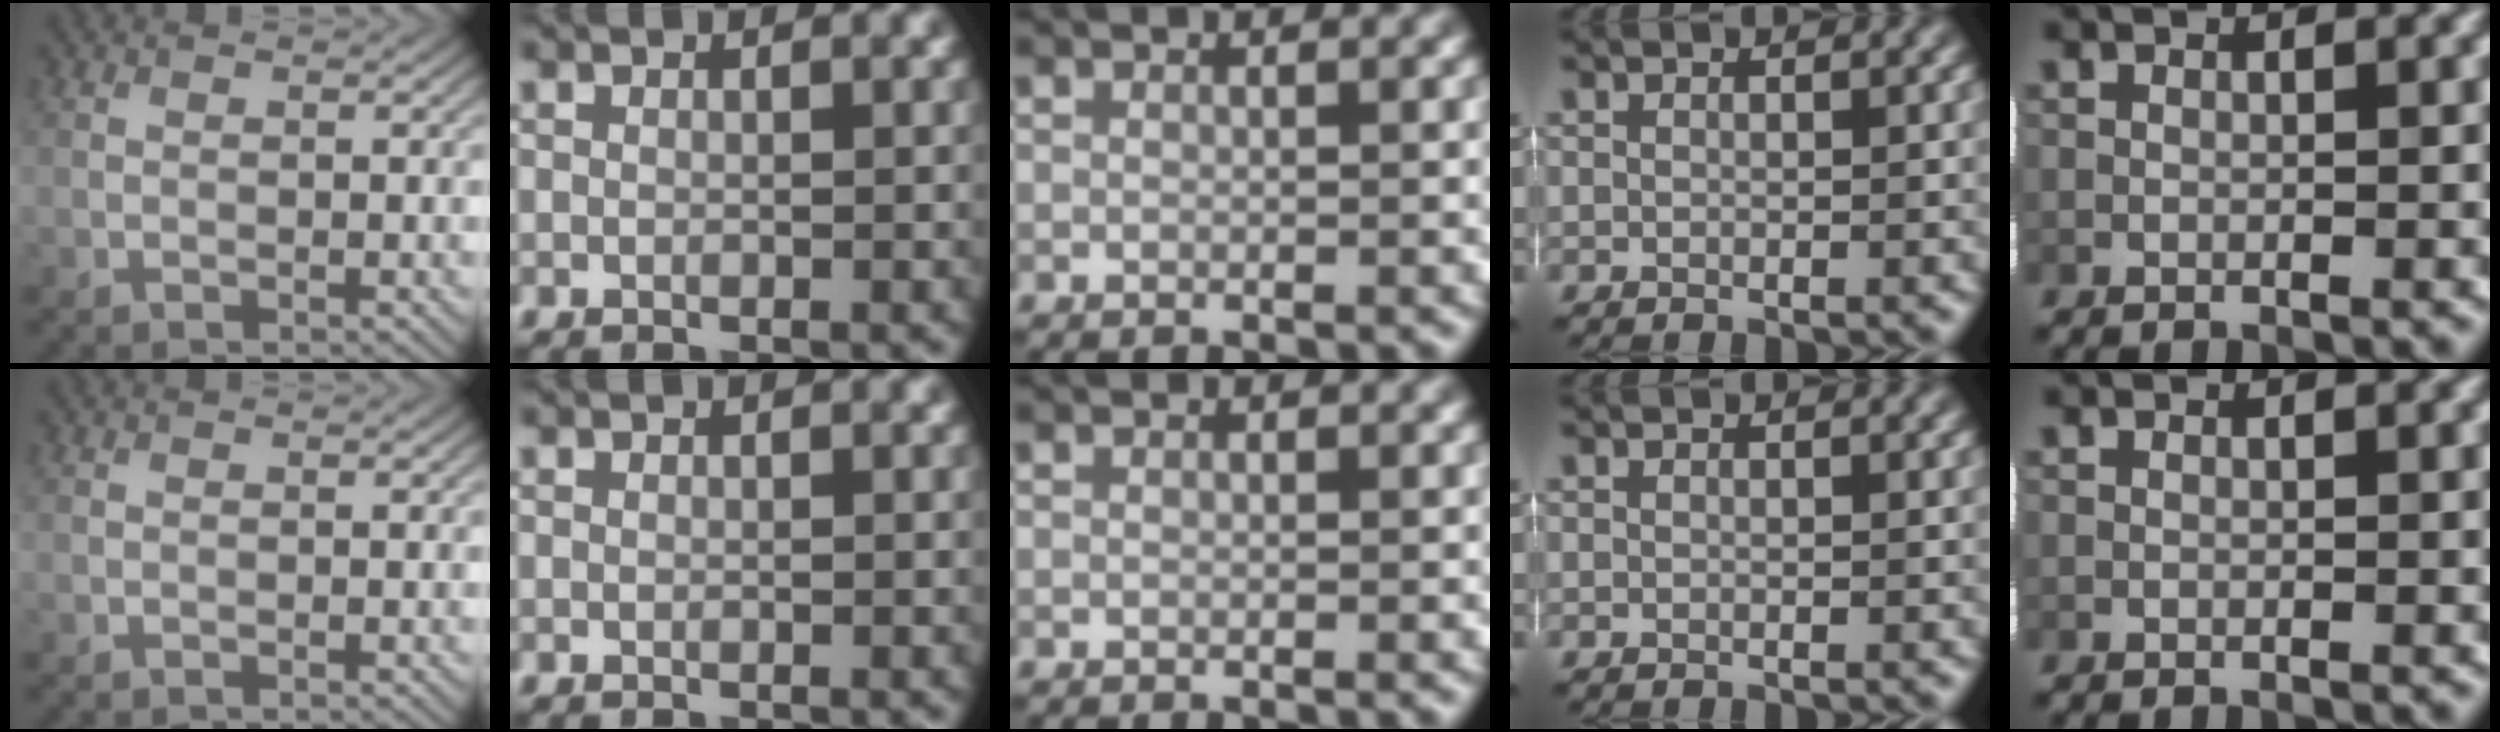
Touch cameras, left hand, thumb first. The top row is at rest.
{}